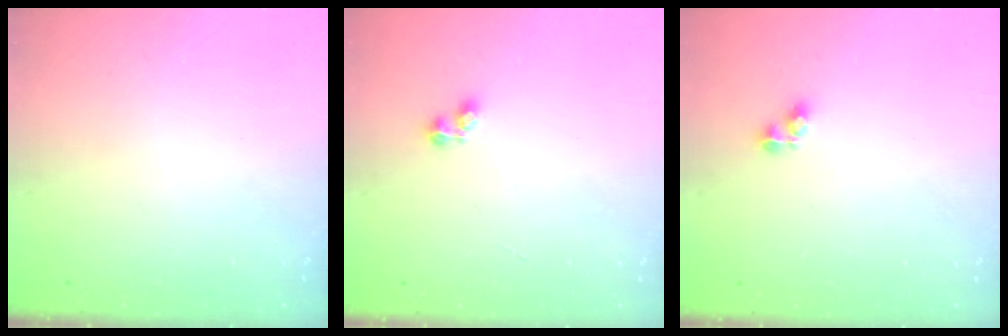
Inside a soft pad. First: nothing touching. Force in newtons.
{"total": 2.4, "press": 2.3, "slide": 0.5}
{"total": 3.9, "press": 3.9, "slide": 0.4}